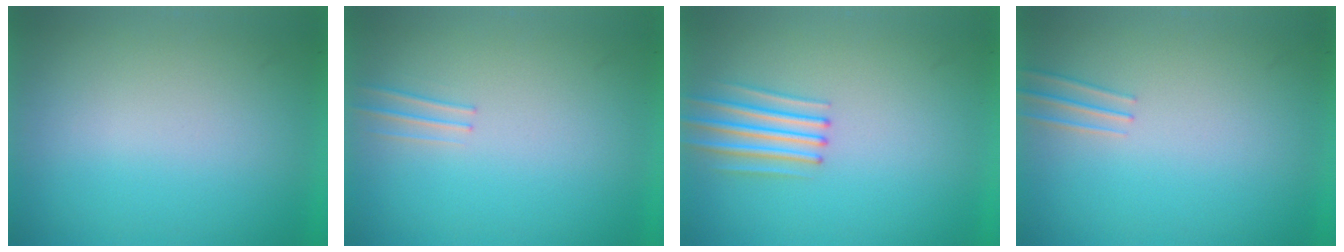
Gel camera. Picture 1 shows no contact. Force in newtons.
{"total": 1.1}
{"total": 2.6}
{"total": 1.1}